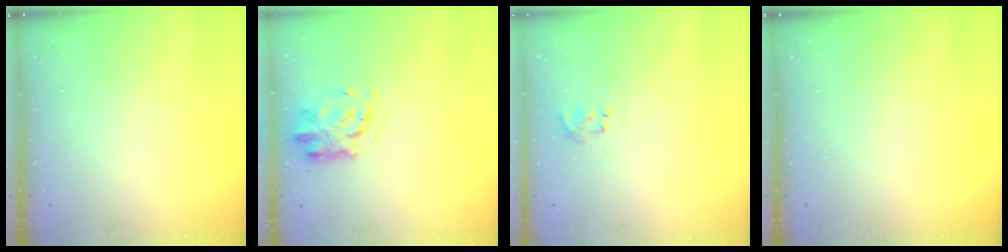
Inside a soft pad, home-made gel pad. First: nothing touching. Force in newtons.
{"total": 3.6, "press": 3.4, "slide": 1.0}
{"total": 2.5, "press": 2.4, "slide": 0.8}
{"total": 0.0}